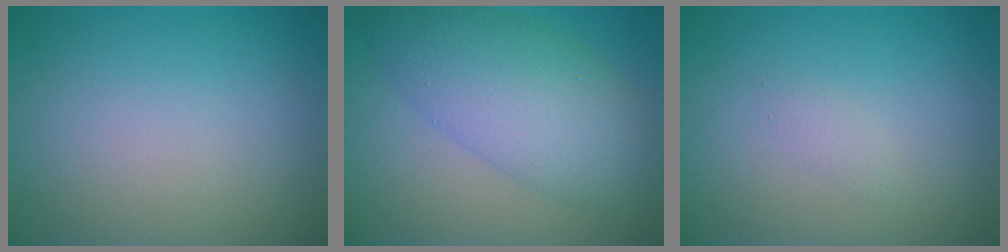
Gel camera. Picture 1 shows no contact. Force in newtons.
{"total": 7.3, "press": 7.3, "slide": 0.1}
{"total": 0.7, "press": 0.7, "slide": 0.0}